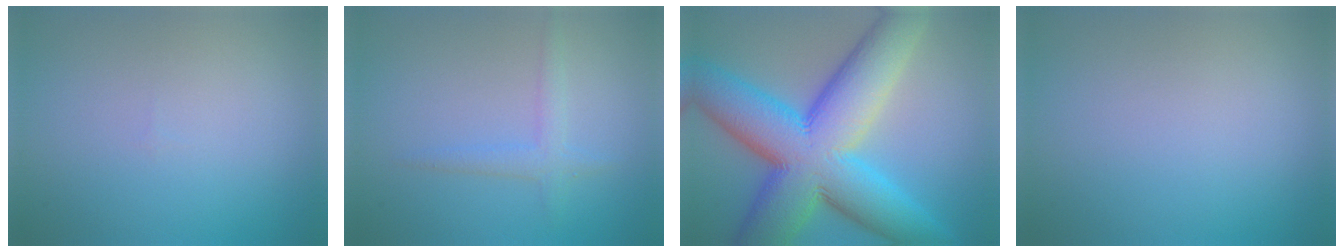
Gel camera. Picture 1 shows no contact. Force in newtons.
{"total": 1.8, "press": 1.8, "slide": 0.2}
{"total": 14.9, "press": 14.9, "slide": 0.4}
{"total": 0.0}